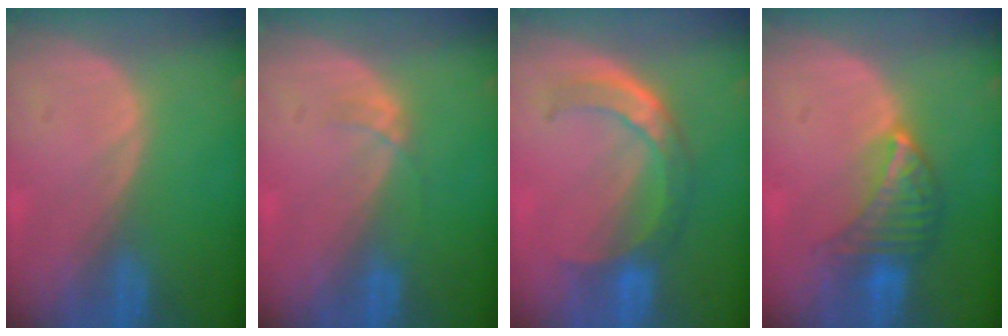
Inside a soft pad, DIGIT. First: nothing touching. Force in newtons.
{"total": 1.3, "press": 1.3, "slide": 0.1}
{"total": 7.0, "press": 6.3, "slide": 3.1}
{"total": 6.7, "press": 6.1, "slide": 2.8}